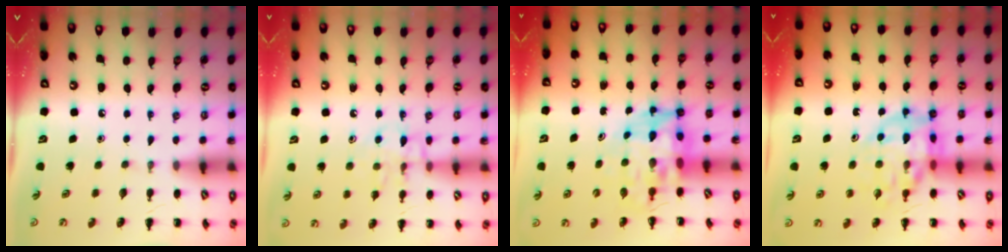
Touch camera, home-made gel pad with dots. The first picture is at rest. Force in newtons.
{"total": 10.3, "press": 10.3, "slide": 0.5}
{"total": 8.0, "press": 7.7, "slide": 2.2}
{"total": 14.2, "press": 13.8, "slide": 3.4}